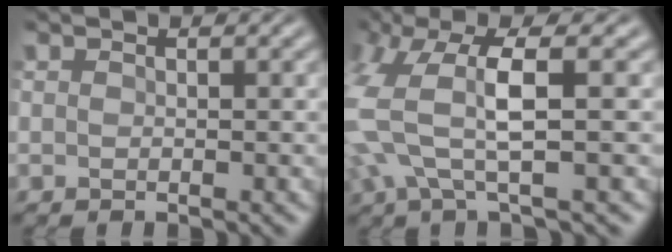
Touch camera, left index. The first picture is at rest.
{"total": 7.4, "force": [0.2, 2.8, 6.8], "torque": [-0.166, 0.015, -0.006]}